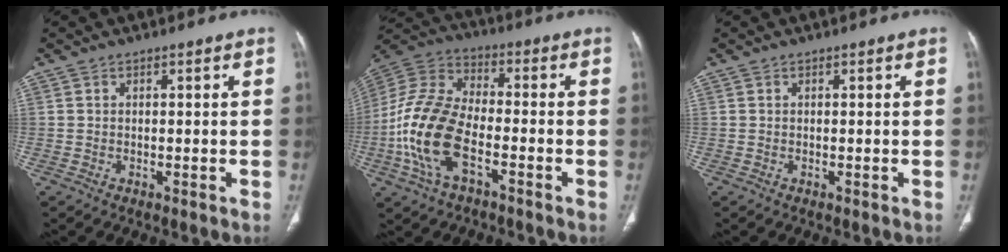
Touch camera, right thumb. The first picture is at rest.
{"total": 16.3, "force": [-5.4, 8.3, 13.0], "torque": [-0.281, 0.028, -0.107]}
{"total": 0.0}